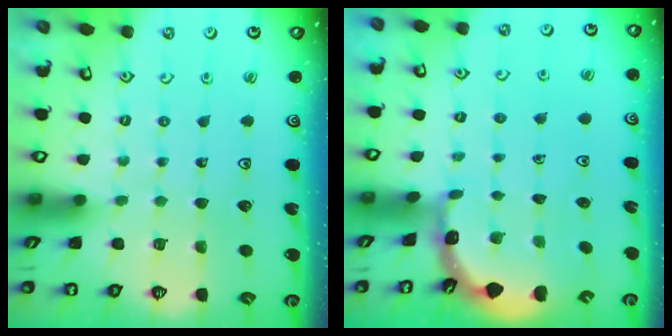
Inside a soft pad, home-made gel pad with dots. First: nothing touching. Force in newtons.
{"total": 2.0, "press": 2.0, "slide": 0.1}